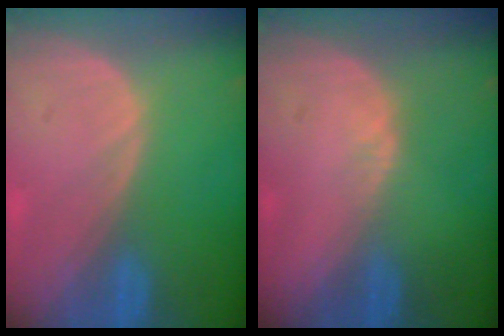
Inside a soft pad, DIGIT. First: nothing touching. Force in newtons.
{"total": 1.0, "press": 0.7, "slide": 0.6}